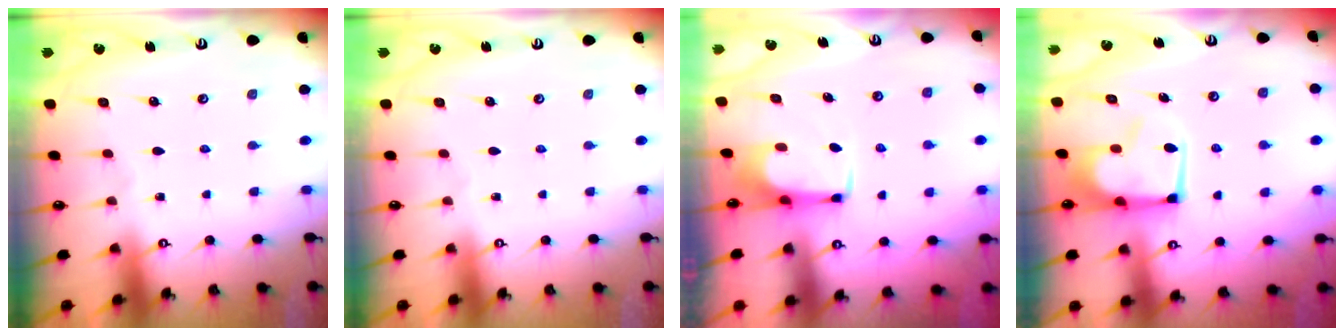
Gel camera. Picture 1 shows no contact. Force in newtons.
{"total": 0.0}
{"total": 1.8, "press": 1.6, "slide": 0.6}
{"total": 5.0, "press": 4.9, "slide": 0.8}